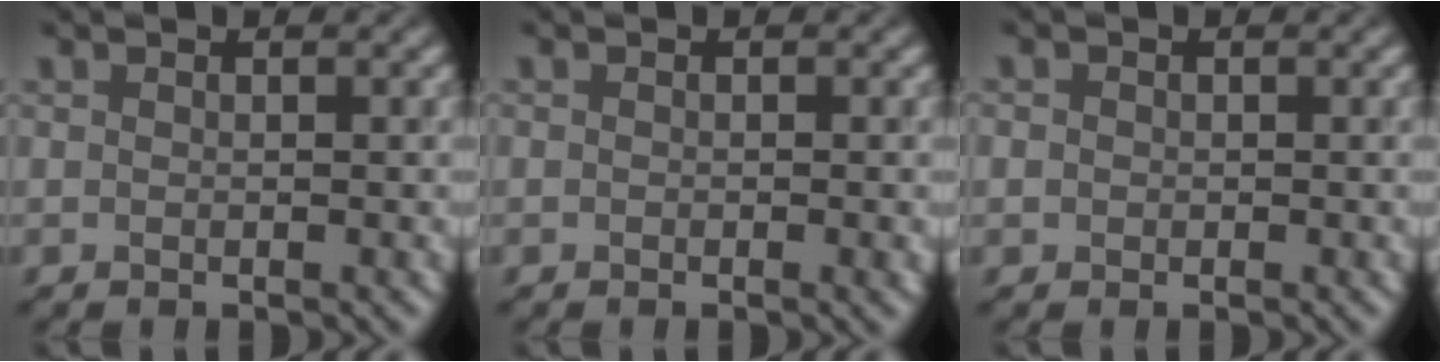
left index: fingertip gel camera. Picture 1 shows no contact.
{"total": 0.8, "force": [-0.2, 0.3, 0.7], "torque": [-0.007, -0.001, -0.002]}
{"total": 0.9, "force": [0.2, 0.9, 0.2], "torque": [0.002, 0.000, -0.005]}